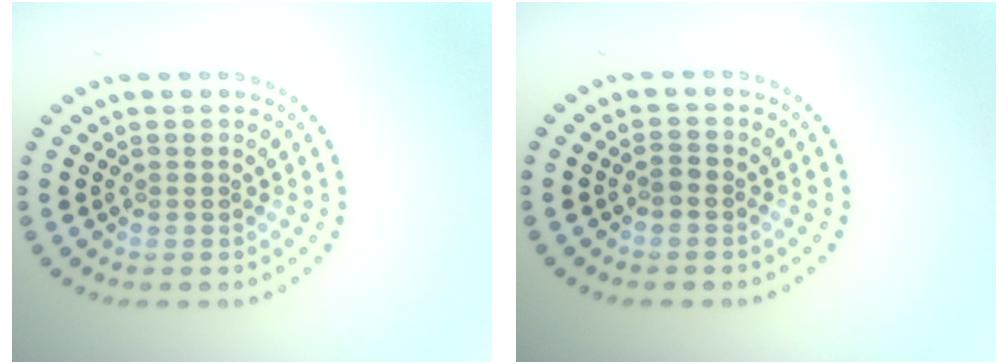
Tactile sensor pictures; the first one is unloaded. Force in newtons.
{"total": 0.9, "press": 0.8, "slide": 0.3}